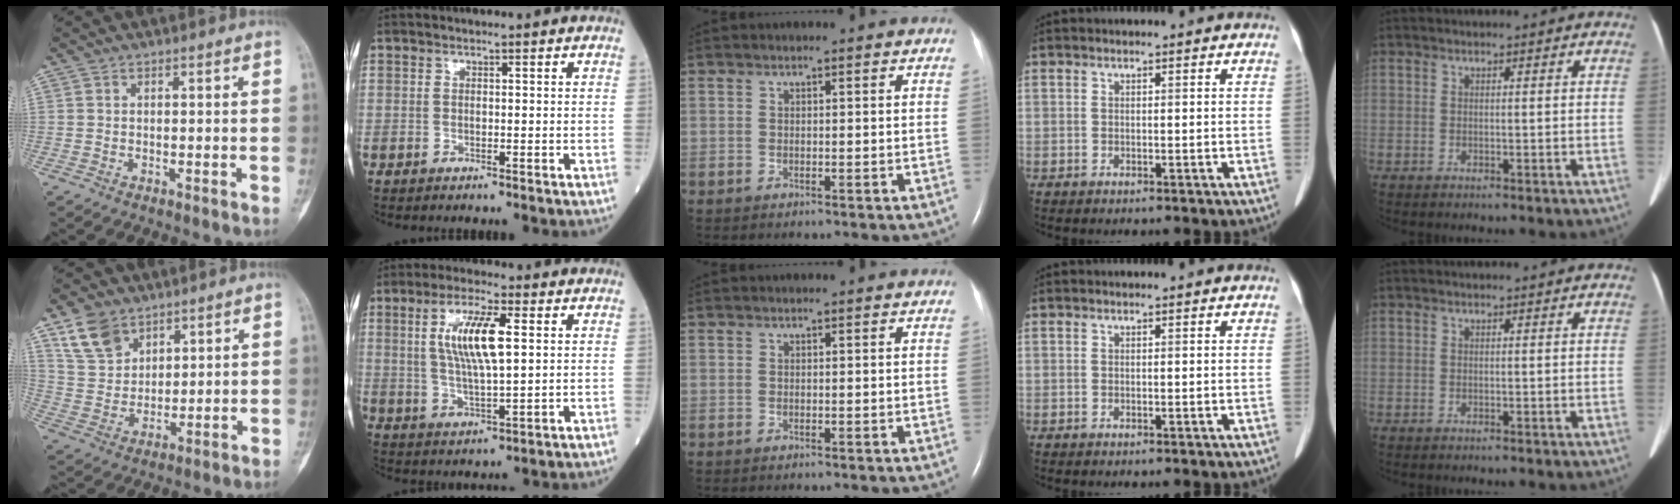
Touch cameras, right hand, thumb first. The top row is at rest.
{"thumb": {"total": 9.2, "force": [6.1, 5.9, 3.6], "torque": [-0.053, -0.023, 0.128]}, "index": {"total": 10.0, "force": [2.4, 1.9, 9.5], "torque": [-0.185, 0.003, 0.047]}}